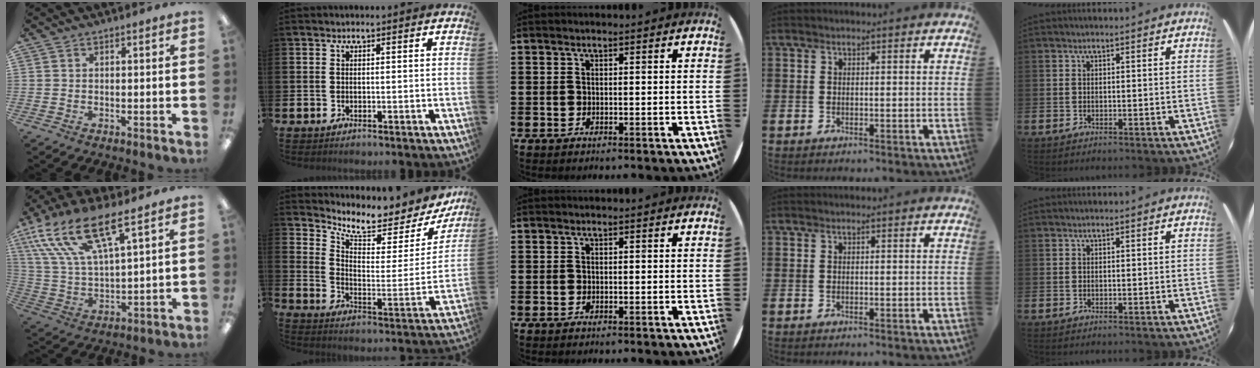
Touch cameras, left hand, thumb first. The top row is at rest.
{"thumb": {"total": 17.9, "force": [11.4, 5.8, 12.5], "torque": [-0.256, -0.054, 0.198]}, "index": {"total": 6.9, "force": [6.4, 1.7, 1.9], "torque": [-0.063, -0.055, 0.105]}}